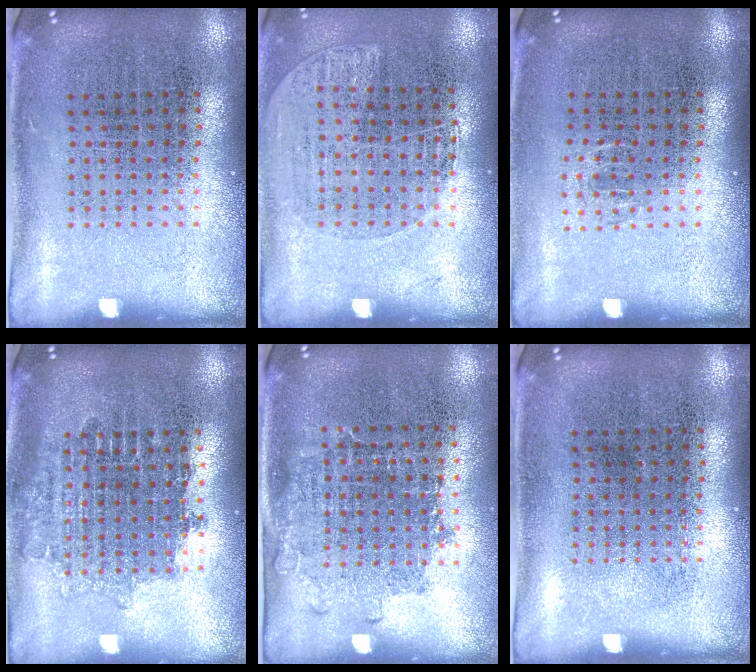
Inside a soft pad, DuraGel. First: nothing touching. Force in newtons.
{"total": 1.1, "press": 1.1, "slide": 0.4}
{"total": 0.5, "press": 0.5, "slide": 0.3}
{"total": 1.7, "press": 1.4, "slide": 1.0}
{"total": 1.3, "press": 1.1, "slide": 0.7}
{"total": 0.0}